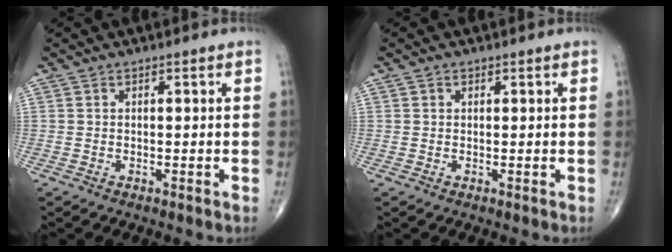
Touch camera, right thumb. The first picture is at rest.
{"total": 0.5, "force": [0.2, 0.5, 0.1], "torque": [0.001, 0.000, 0.003]}